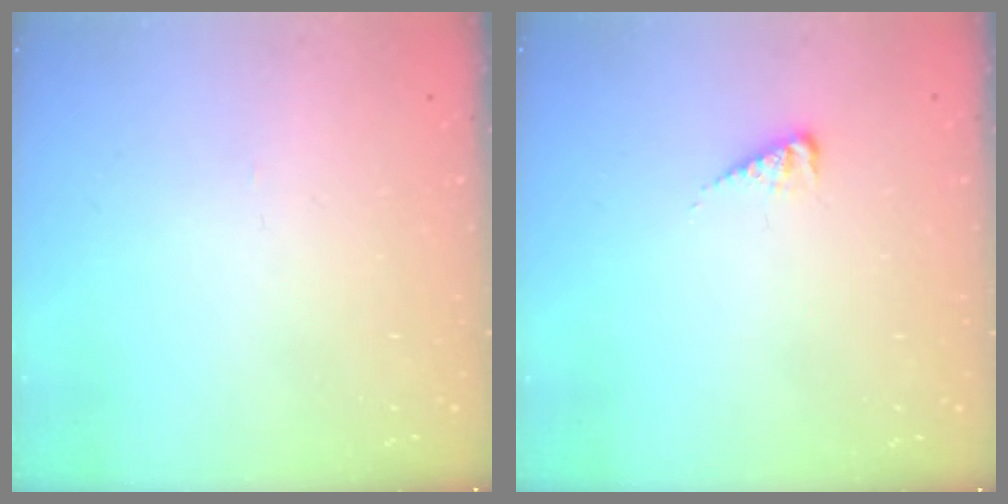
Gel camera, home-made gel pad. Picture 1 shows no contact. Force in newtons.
{"total": 3.8, "press": 3.7, "slide": 0.5}